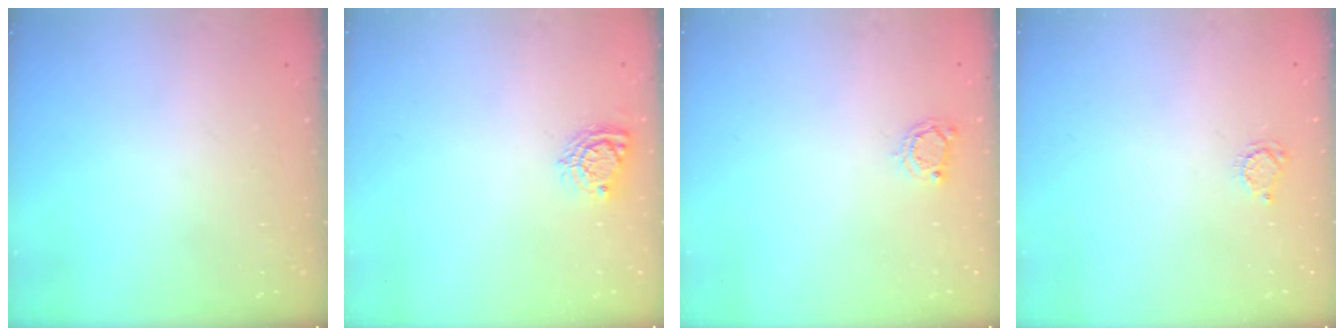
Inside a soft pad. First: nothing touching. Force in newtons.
{"total": 6.5, "press": 6.5, "slide": 0.1}
{"total": 3.0, "press": 3.0, "slide": 0.4}
{"total": 3.9, "press": 3.8, "slide": 0.4}